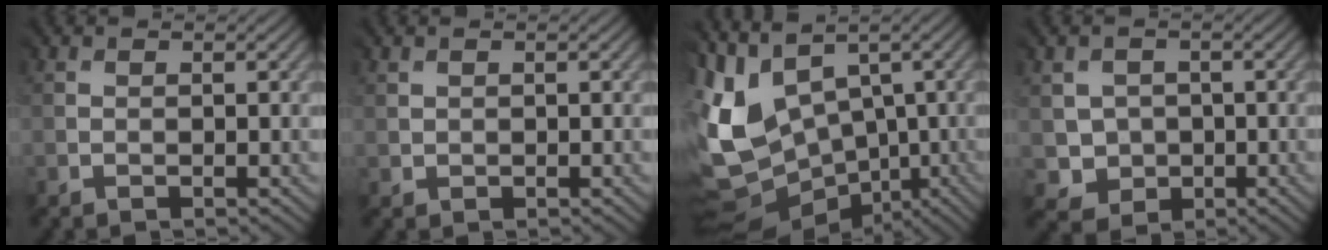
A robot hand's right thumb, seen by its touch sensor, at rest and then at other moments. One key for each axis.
{"total": 1.3, "fx": 1.1, "fy": 0.7, "fz": -0.4, "tx": 0.005, "ty": 0.000, "tz": 0.022}
{"total": 11.6, "fx": 0.8, "fy": 8.9, "fz": 7.4, "tx": -0.207, "ty": -0.016, "tz": 0.030}
{"total": 2.8, "fx": 0.0, "fy": 2.7, "fz": -0.7, "tx": -0.002, "ty": -0.008, "tz": -0.007}